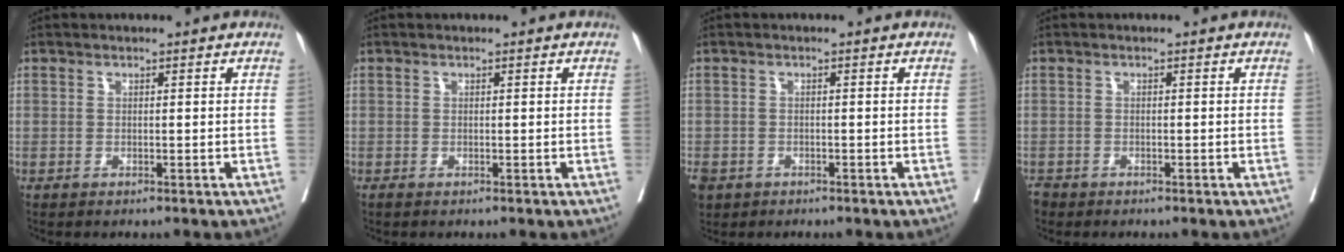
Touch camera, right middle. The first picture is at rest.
{"total": 0.0}
{"total": 5.6, "force": [-3.2, 4.2, 1.7], "torque": [-0.054, -0.006, -0.051]}
{"total": 1.3, "force": [-1.1, 0.7, 0.1], "torque": [-0.007, -0.002, -0.021]}